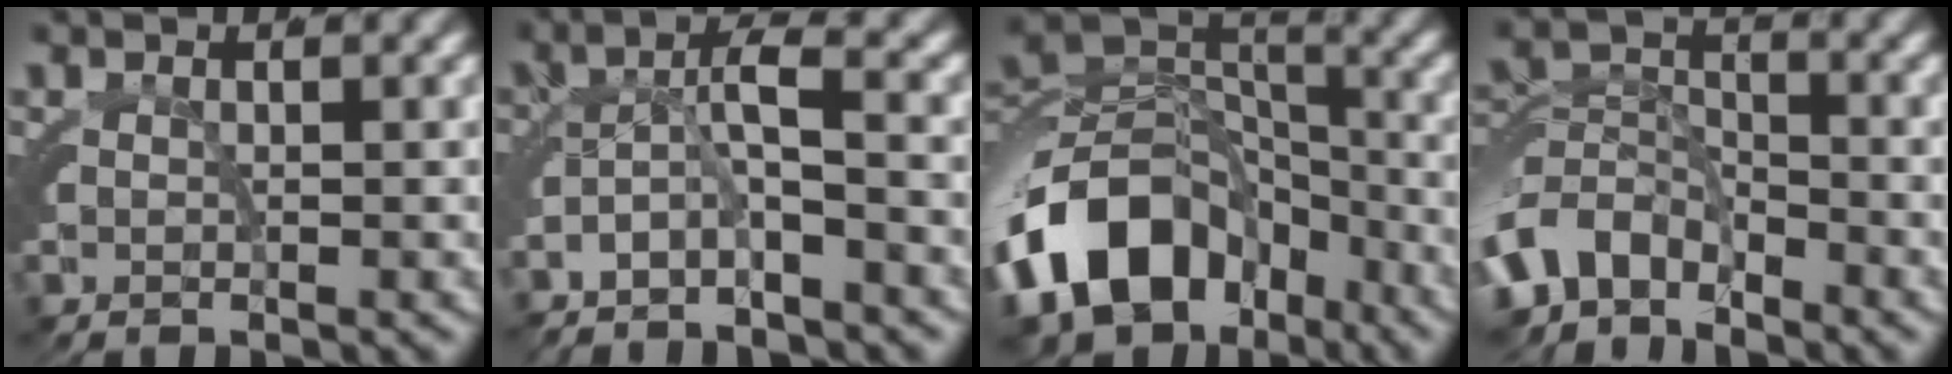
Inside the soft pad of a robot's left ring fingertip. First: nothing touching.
{"total": 3.5, "force": [-2.4, 1.1, 2.3], "torque": [-0.047, -0.002, -0.043]}
{"total": 11.5, "force": [-4.8, 7.8, 6.9], "torque": [-0.112, -0.029, -0.072]}
{"total": 5.9, "force": [-3.4, 4.1, 2.7], "torque": [-0.056, -0.030, -0.051]}